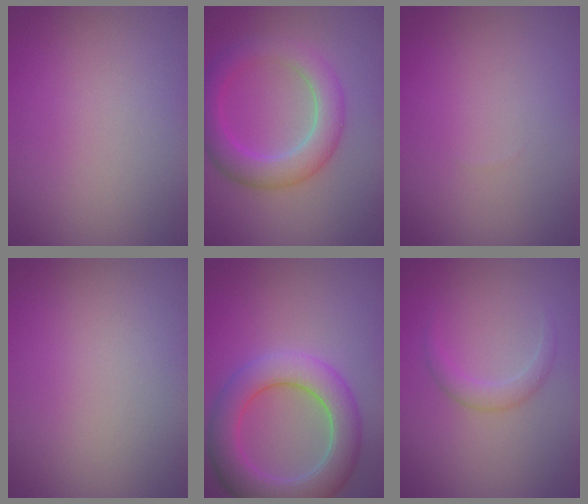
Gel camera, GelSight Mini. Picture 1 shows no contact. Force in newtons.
{"total": 4.7, "press": 4.7, "slide": 0.4}
{"total": 0.0}
{"total": 0.0}
{"total": 6.6, "press": 6.5, "slide": 0.3}
{"total": 1.6, "press": 1.6, "slide": 0.0}